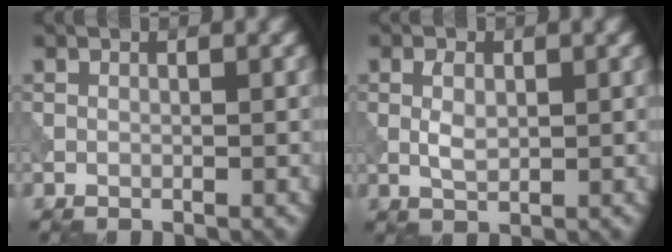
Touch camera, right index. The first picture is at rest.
{"total": 2.2, "force": [0.2, 1.3, 1.8], "torque": [-0.040, 0.001, 0.006]}